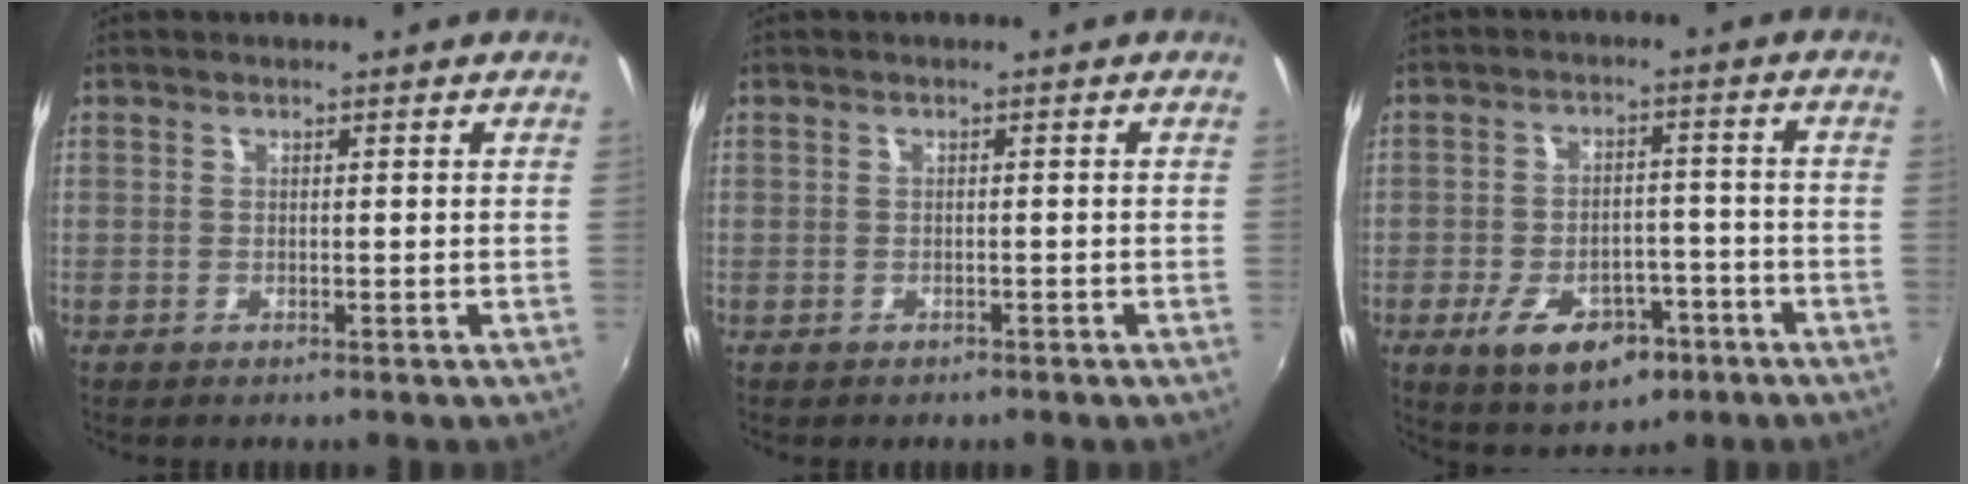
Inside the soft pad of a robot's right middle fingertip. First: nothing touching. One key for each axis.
{"total": 1.0, "fx": -0.7, "fy": 0.7, "fz": 0.2, "tx": -0.006, "ty": 0.000, "tz": -0.009}
{"total": 11.7, "fx": -6.2, "fy": 6.7, "fz": 7.3, "tx": -0.147, "ty": 0.000, "tz": -0.083}